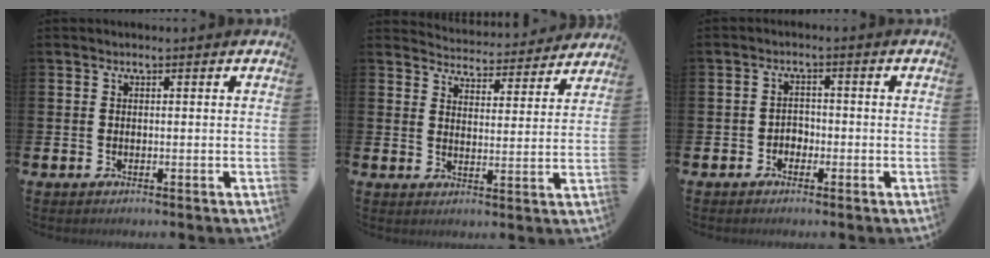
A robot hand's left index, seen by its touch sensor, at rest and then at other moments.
{"total": 4.6, "force": [4.5, 0.7, -0.2], "torque": [-0.014, -0.040, 0.077]}
{"total": 1.9, "force": [-1.3, 1.4, 0.3], "torque": [-0.009, 0.004, -0.030]}